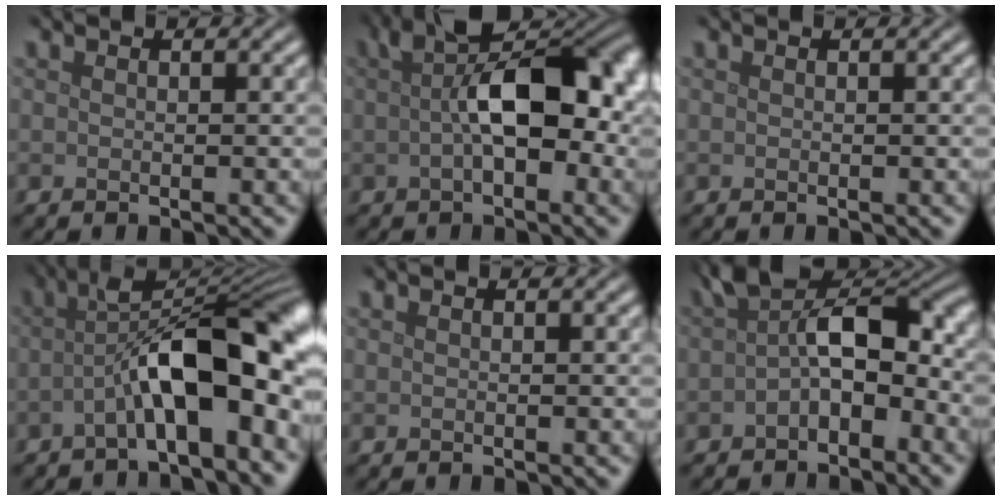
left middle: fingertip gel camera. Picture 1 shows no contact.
{"total": 10.2, "force": [0.9, 5.4, 8.6], "torque": [-0.125, 0.013, 0.008]}
{"total": 0.0}
{"total": 10.5, "force": [-2.0, 3.5, 9.7], "torque": [-0.153, 0.017, -0.036]}
{"total": 0.0}
{"total": 6.5, "force": [-0.5, 3.4, 5.6], "torque": [-0.075, 0.020, -0.017]}